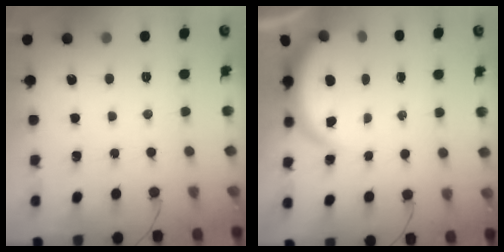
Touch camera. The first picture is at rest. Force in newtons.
{"total": 3.9, "press": 3.9, "slide": 0.2}